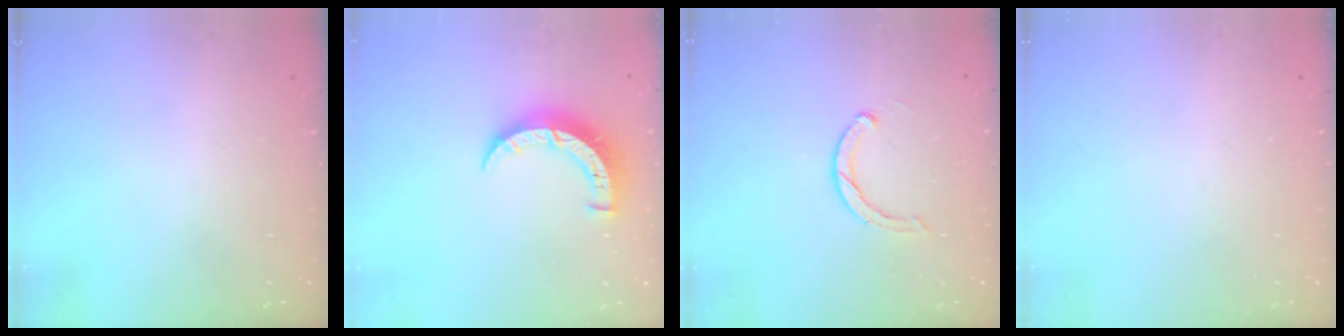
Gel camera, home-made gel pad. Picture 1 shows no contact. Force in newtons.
{"total": 7.0, "press": 7.0, "slide": 0.2}
{"total": 3.5, "press": 3.4, "slide": 0.6}
{"total": 0.0}